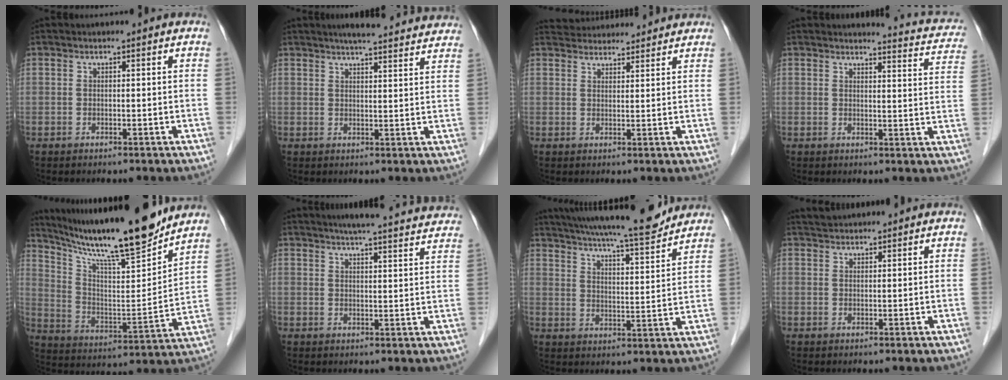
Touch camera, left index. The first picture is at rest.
{"total": 13.5, "force": [12.3, 1.3, 5.3], "torque": [-0.064, 0.014, 0.142]}
{"total": 8.4, "force": [8.1, 1.5, 1.4], "torque": [-0.021, 0.032, 0.115]}
{"total": 9.2, "force": [8.9, 1.2, 1.8], "torque": [-0.006, -0.037, 0.074]}
{"total": 20.4, "force": [17.4, 0.6, 10.7], "torque": [-0.185, -0.013, 0.287]}
{"total": 18.4, "force": [17.1, 1.0, 6.7], "torque": [-0.088, -0.006, 0.204]}
{"total": 17.4, "force": [15.6, 1.2, 7.7], "torque": [-0.127, 0.001, 0.228]}
{"total": 2.5, "force": [2.4, 0.4, 0.3], "torque": [-0.009, 0.022, 0.046]}